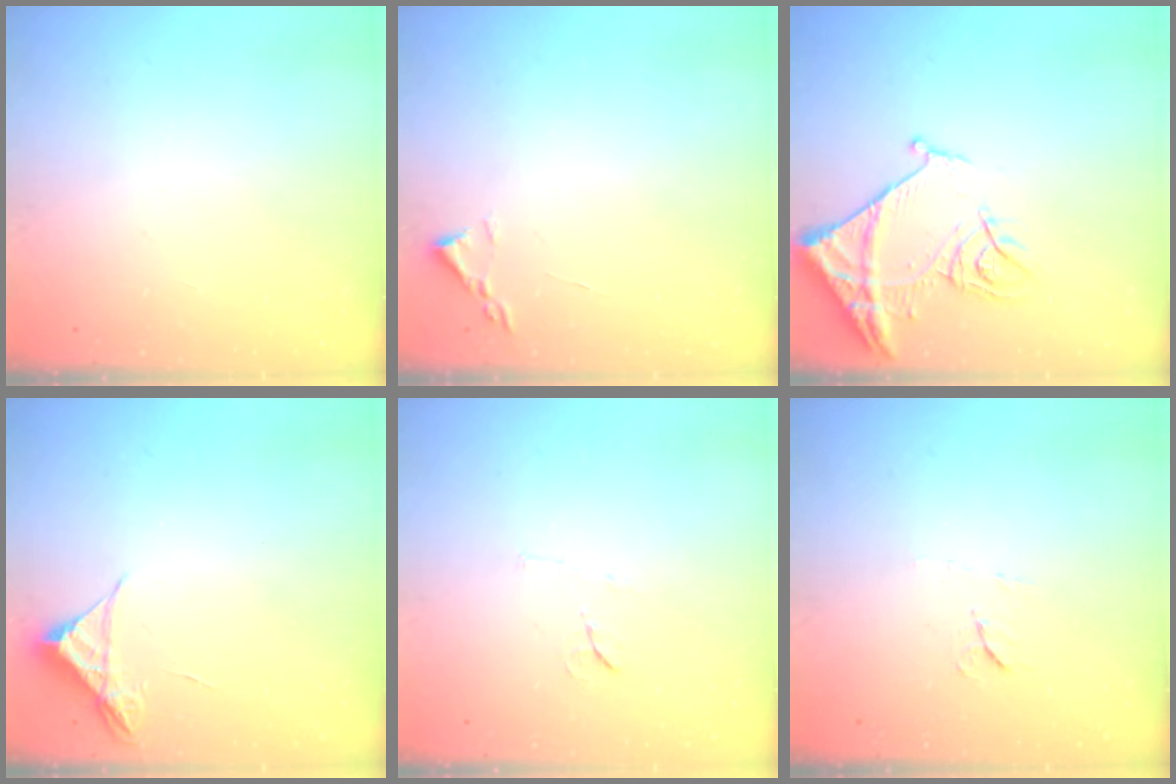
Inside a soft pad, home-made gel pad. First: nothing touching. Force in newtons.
{"total": 1.8, "press": 1.7, "slide": 0.2}
{"total": 11.7, "press": 11.6, "slide": 1.2}
{"total": 4.2, "press": 4.2, "slide": 0.4}
{"total": 5.5, "press": 5.5, "slide": 0.4}
{"total": 5.4, "press": 5.3, "slide": 0.7}